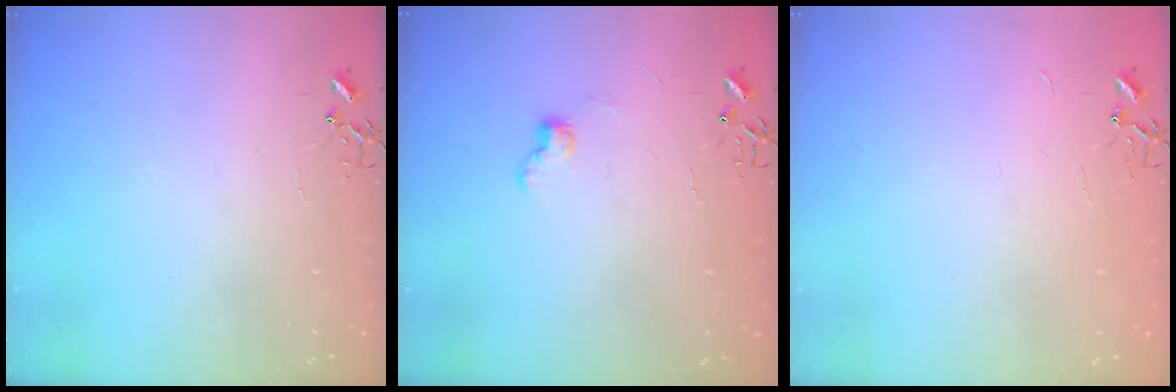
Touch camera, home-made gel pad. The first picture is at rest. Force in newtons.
{"total": 6.6, "press": 6.6, "slide": 0.7}
{"total": 1.8, "press": 1.8, "slide": 0.2}